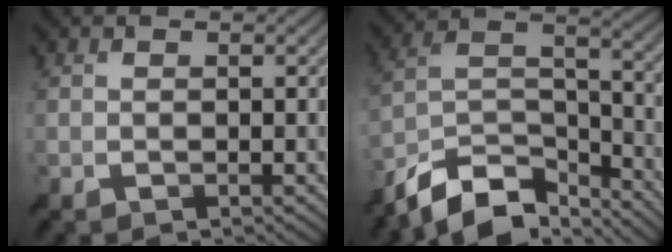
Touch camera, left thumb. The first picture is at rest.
{"total": 12.2, "force": [-10.1, 4.2, 5.4], "torque": [-0.107, 0.006, -0.190]}